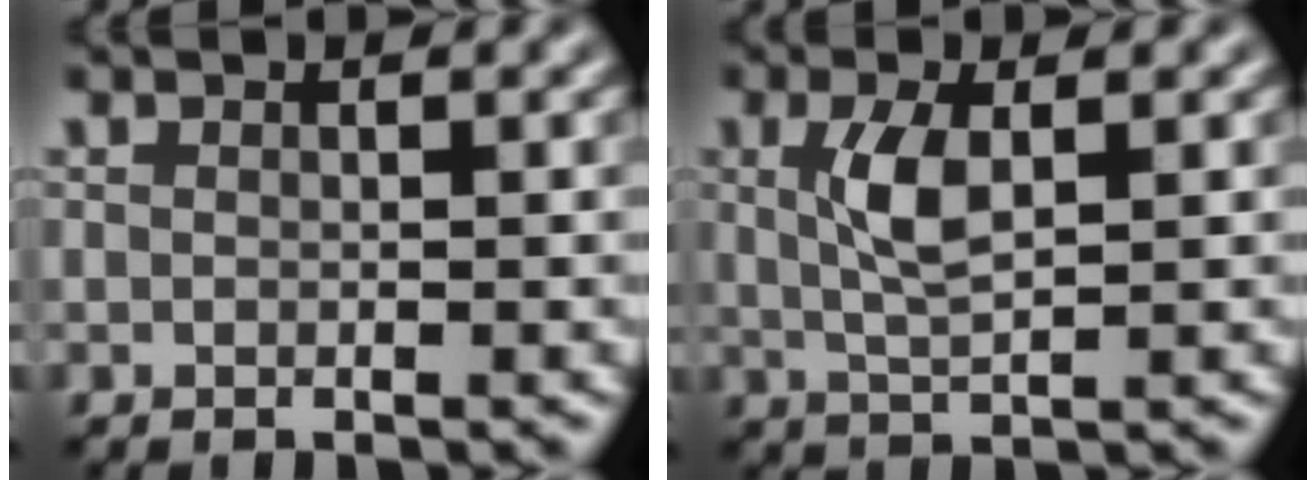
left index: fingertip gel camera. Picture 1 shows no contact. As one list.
[{"total": 3.3, "force": [0.8, 1.2, 3.0], "torque": [-0.070, 0.003, 0.015]}]